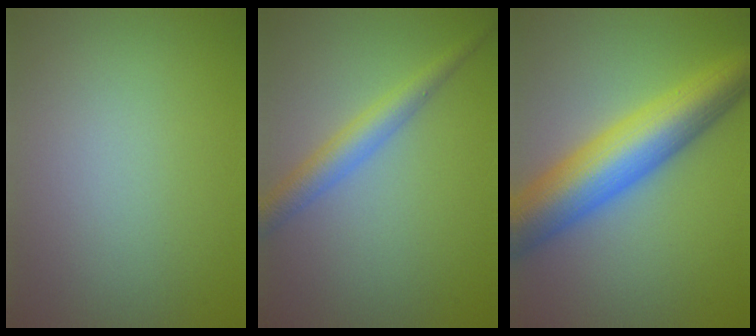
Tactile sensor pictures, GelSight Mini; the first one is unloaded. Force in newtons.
{"total": 3.1, "press": 3.1, "slide": 0.1}
{"total": 10.0, "press": 10.0, "slide": 0.3}